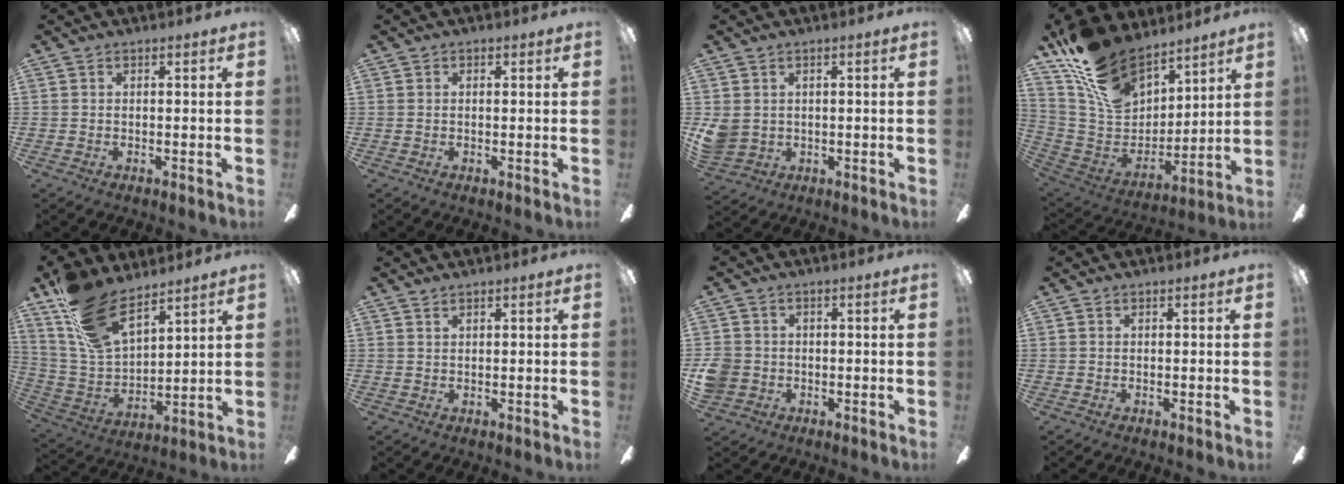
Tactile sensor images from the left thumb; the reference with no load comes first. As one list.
[{"total": 0.6, "force": [0.2, 0.4, 0.4], "torque": [-0.001, -0.001, 0.002]}, {"total": 4.5, "force": [0.9, 4.1, 1.7], "torque": [-0.042, 0.003, 0.018]}, {"total": 20.6, "force": [14.8, 10.7, 9.5], "torque": [-0.196, -0.081, 0.280]}, {"total": 17.6, "force": [13.2, 7.2, 9.1], "torque": [-0.199, -0.070, 0.245]}, {"total": 1.0, "force": [0.9, 0.3, 0.2], "torque": [-0.005, 0.000, 0.017]}, {"total": 4.8, "force": [-0.7, 4.5, 1.5], "torque": [-0.035, 0.010, -0.012]}, {"total": 0.0}]